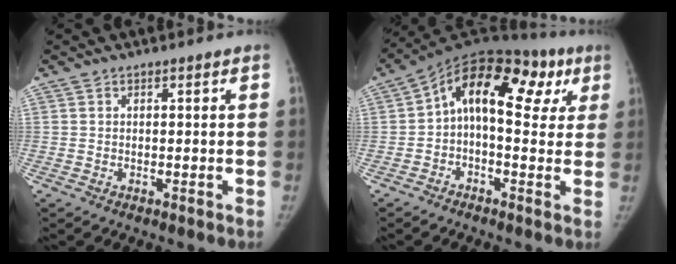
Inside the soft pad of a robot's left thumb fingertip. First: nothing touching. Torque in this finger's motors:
{"motor_torque": [-0.57, 1.56, -0.05, -0.16, 0.40]}